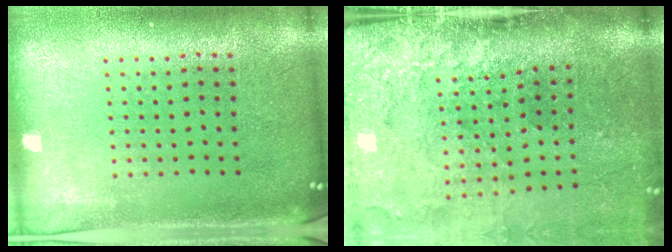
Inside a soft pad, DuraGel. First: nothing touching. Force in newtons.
{"total": 4.7, "press": 3.6, "slide": 3.0}